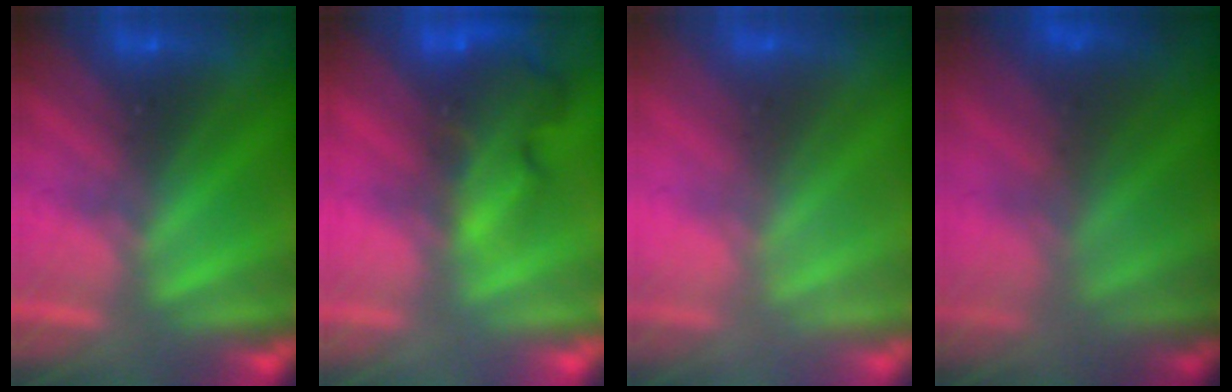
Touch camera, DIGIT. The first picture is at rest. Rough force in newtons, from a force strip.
{"total": 7.7}
{"total": 2.6}
{"total": 3.6}